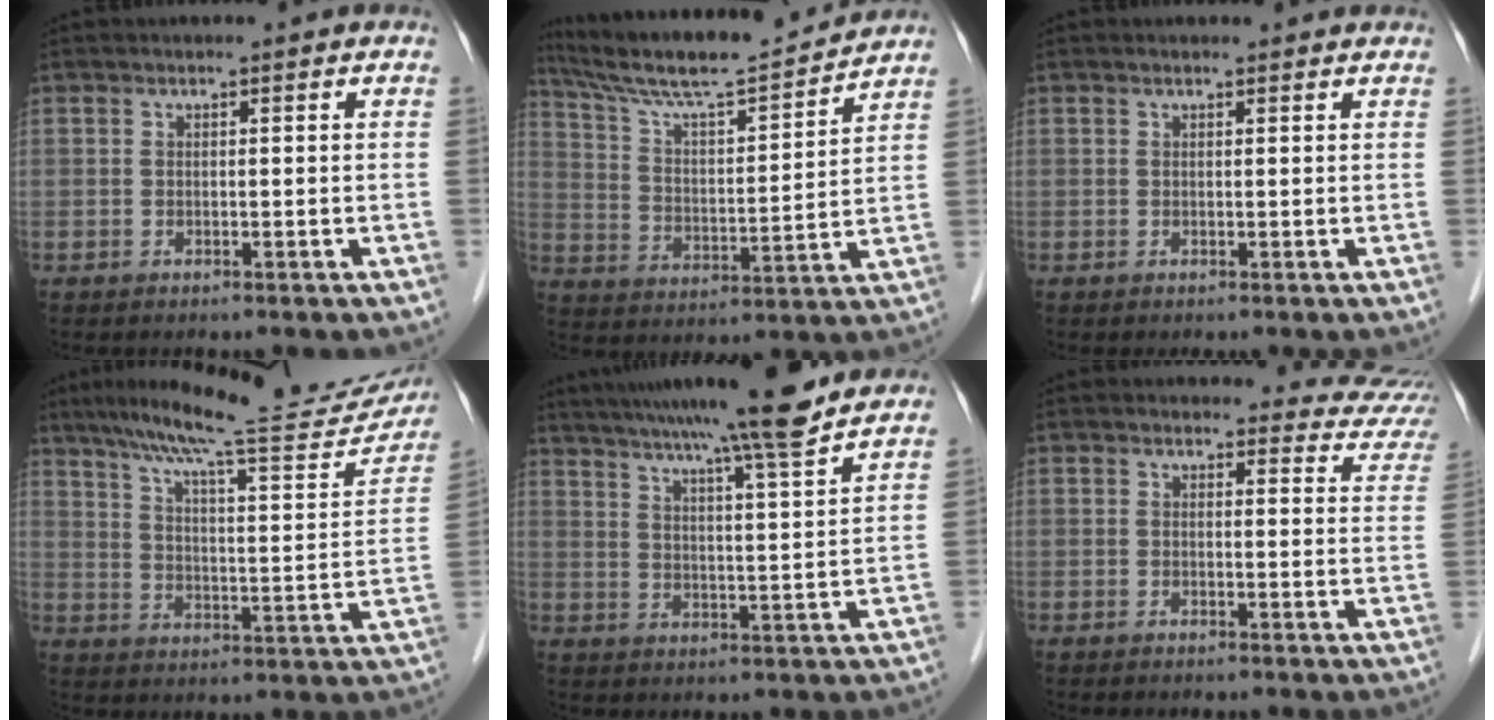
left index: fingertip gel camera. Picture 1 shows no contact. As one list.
[{"total": 16.2, "force": [14.9, 0.4, 6.4], "torque": [-0.124, 0.007, 0.248]}, {"total": 2.1, "force": [2.0, 0.4, 0.6], "torque": [-0.014, 0.013, 0.021]}, {"total": 22.6, "force": [20.2, 1.9, 10.0], "torque": [-0.155, -0.030, 0.274]}, {"total": 16.7, "force": [14.3, -0.7, 8.5], "torque": [-0.143, 0.007, 0.204]}, {"total": 9.3, "force": [8.8, 2.9, 0.3], "torque": [0.041, -0.028, 0.057]}]